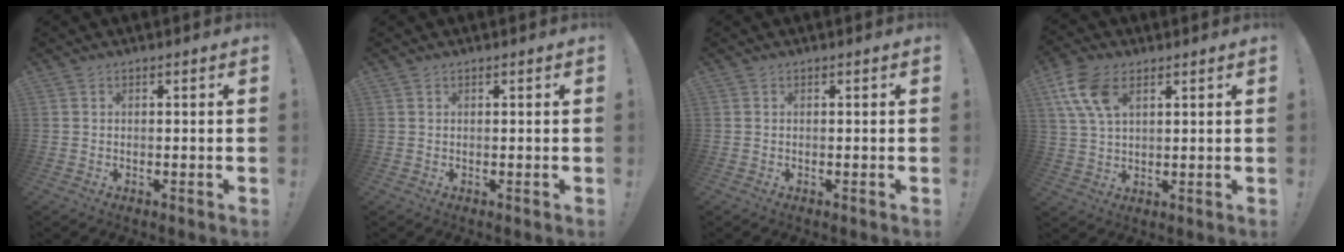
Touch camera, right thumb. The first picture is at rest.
{"total": 0.0}
{"total": 0.0}
{"total": 11.1, "force": [5.1, 6.4, 7.5], "torque": [-0.150, -0.008, 0.098]}